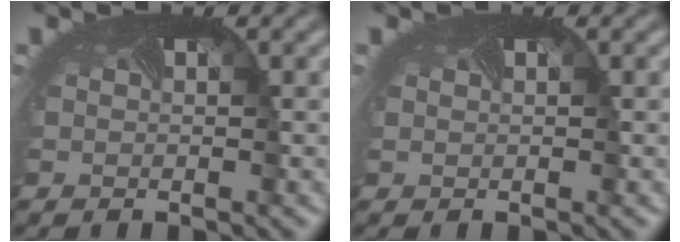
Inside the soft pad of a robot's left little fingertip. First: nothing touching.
{"total": 0.0}